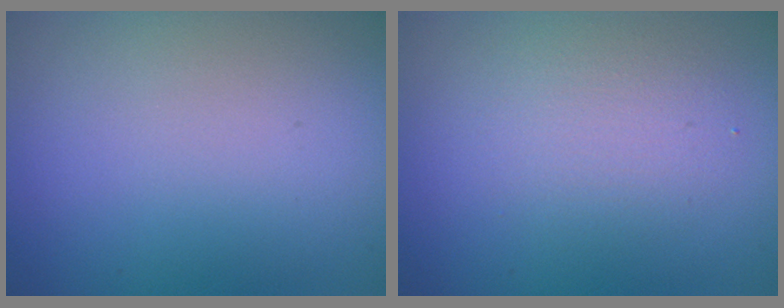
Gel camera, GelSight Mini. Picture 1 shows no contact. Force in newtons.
{"total": 2.3, "press": 2.3, "slide": 0.1}